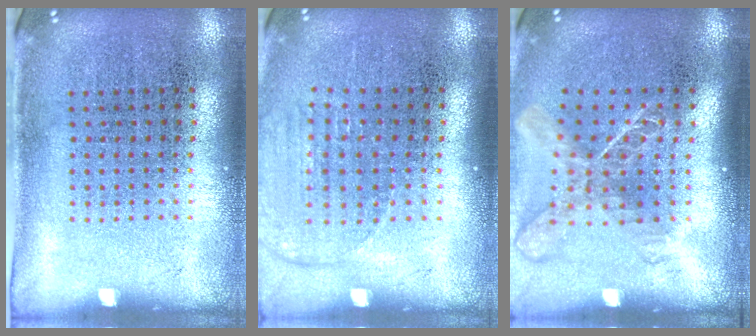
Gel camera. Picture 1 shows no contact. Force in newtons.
{"total": 1.4, "press": 1.2, "slide": 0.6}
{"total": 1.8, "press": 1.4, "slide": 1.2}